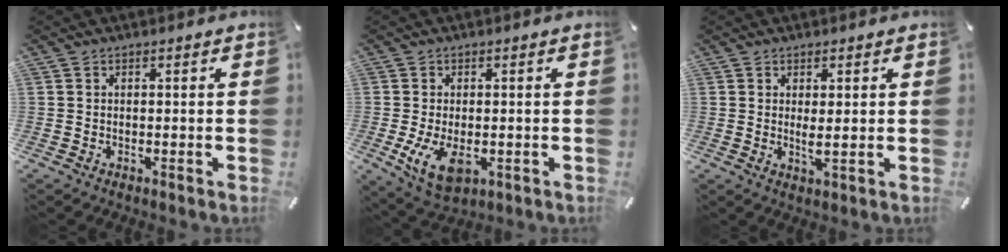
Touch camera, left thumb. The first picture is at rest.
{"total": 7.2, "force": [-1.3, 4.2, 5.7], "torque": [-0.118, -0.011, -0.025]}
{"total": 2.6, "force": [0.7, 0.4, 2.5], "torque": [-0.049, -0.005, 0.012]}